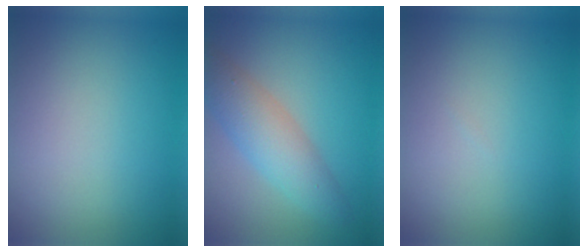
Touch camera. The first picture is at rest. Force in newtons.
{"total": 4.6, "press": 4.6, "slide": 0.0}
{"total": 0.0}